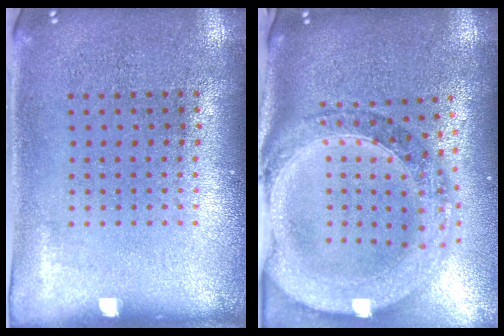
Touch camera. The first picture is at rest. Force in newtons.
{"total": 2.5, "press": 2.2, "slide": 1.2}